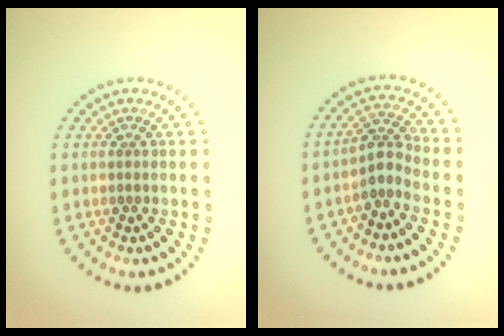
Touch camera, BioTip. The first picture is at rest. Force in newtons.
{"total": 2.3, "press": 1.6, "slide": 1.7}